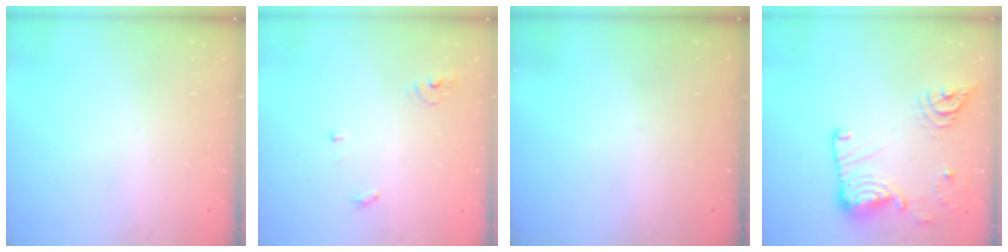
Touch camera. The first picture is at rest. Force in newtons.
{"total": 3.9, "press": 3.9, "slide": 0.2}
{"total": 0.0}
{"total": 17.4, "press": 17.2, "slide": 2.7}